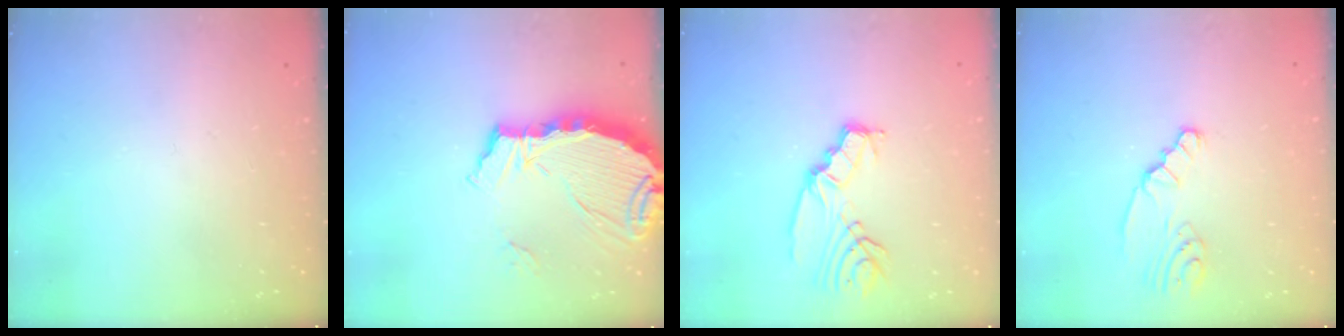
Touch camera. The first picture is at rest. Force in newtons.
{"total": 8.7, "press": 8.7, "slide": 0.6}
{"total": 8.6, "press": 8.5, "slide": 0.5}
{"total": 2.4, "press": 2.4, "slide": 0.1}